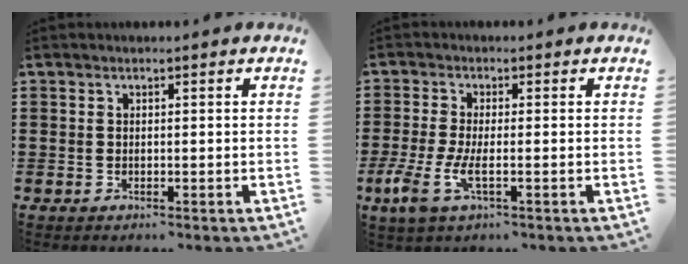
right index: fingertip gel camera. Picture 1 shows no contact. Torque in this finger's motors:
{"motor_torque": [1.09, 1.05, 0.64, 0.12]}